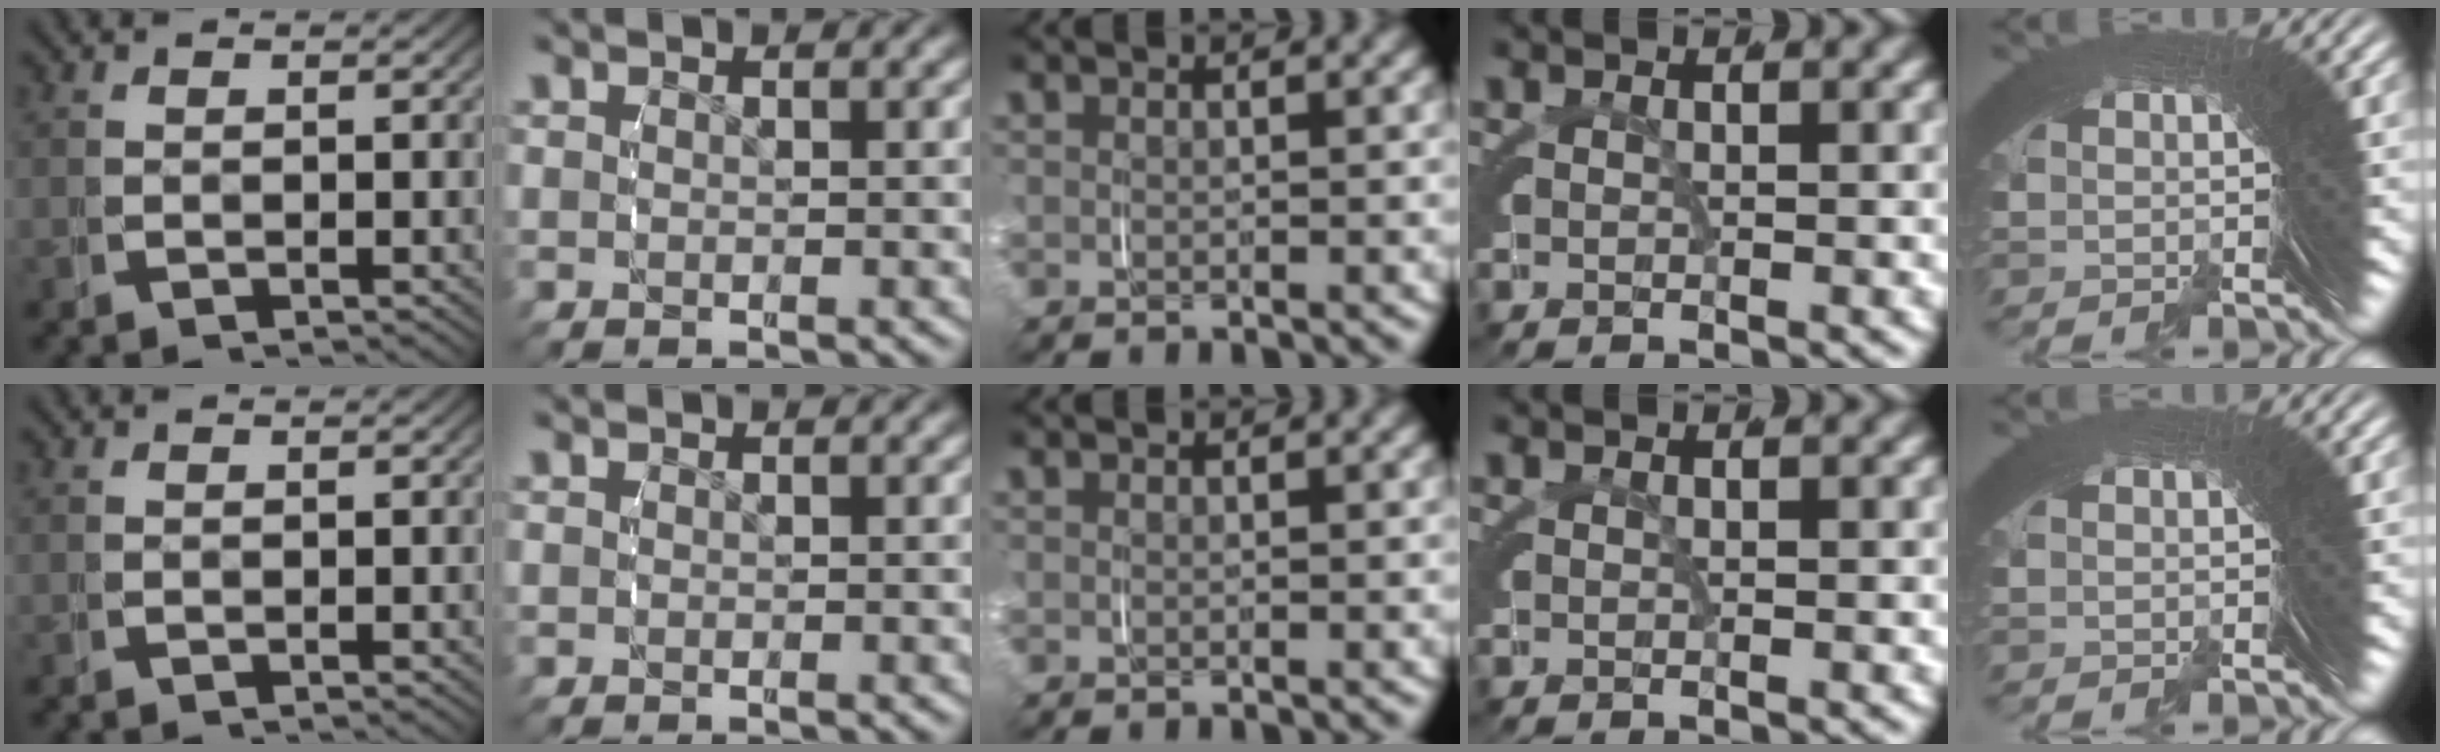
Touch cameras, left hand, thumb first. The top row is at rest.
{}